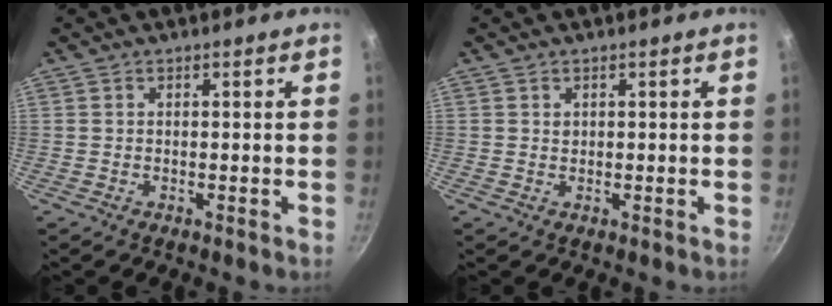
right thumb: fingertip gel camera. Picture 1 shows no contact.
{"total": 0.7, "force": [0.3, 0.6, 0.2], "torque": [-0.002, 0.000, 0.006]}